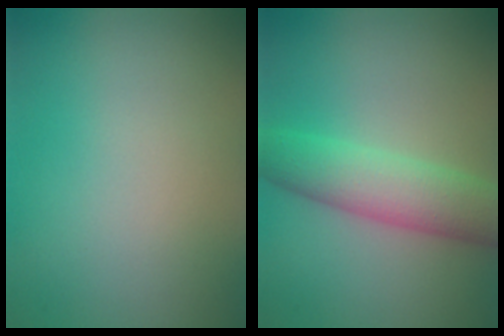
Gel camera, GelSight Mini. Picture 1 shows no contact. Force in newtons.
{"total": 5.0, "press": 5.0, "slide": 0.1}